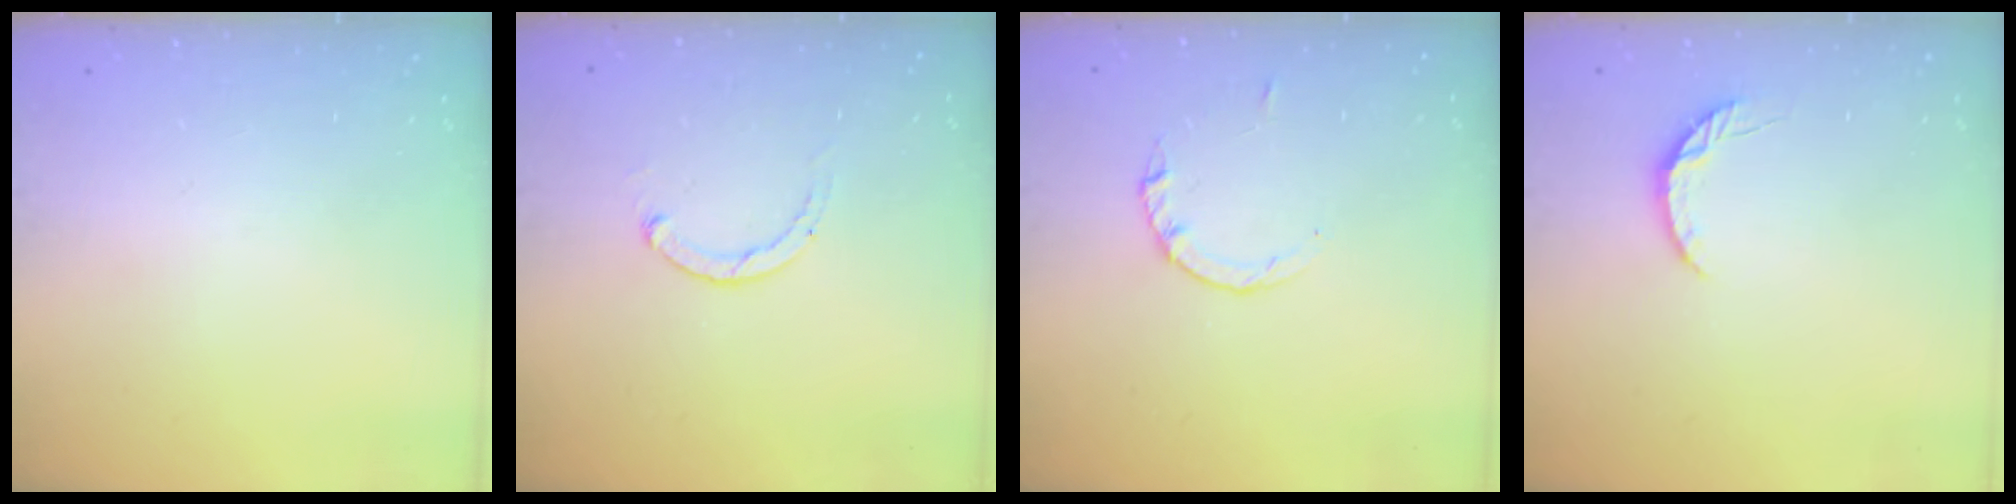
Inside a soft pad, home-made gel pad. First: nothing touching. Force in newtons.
{"total": 1.8, "press": 1.7, "slide": 0.5}
{"total": 2.8, "press": 2.8, "slide": 0.4}
{"total": 4.6, "press": 4.6, "slide": 0.6}